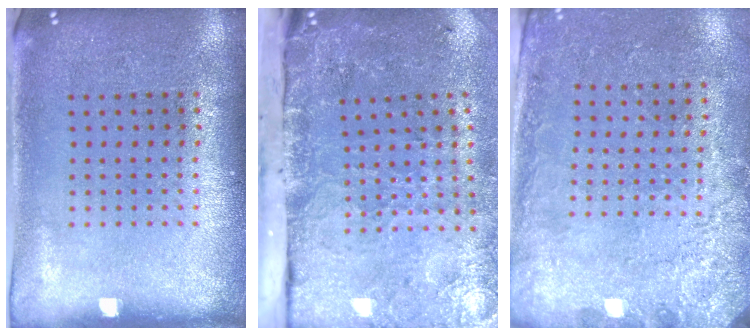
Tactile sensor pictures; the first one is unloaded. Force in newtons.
{"total": 5.0, "press": 3.6, "slide": 3.4}
{"total": 2.7, "press": 2.2, "slide": 1.5}